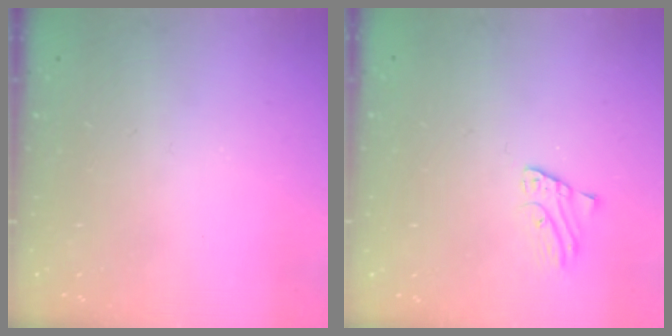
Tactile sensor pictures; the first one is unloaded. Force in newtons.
{"total": 1.1, "press": 1.1, "slide": 0.1}